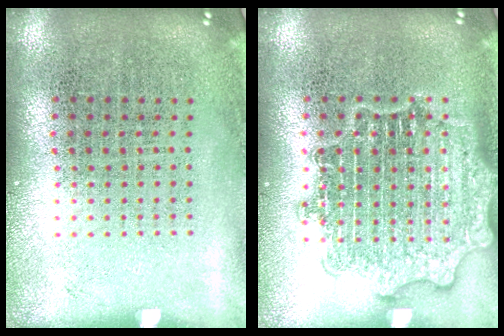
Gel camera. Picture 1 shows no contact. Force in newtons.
{"total": 2.8, "press": 2.8, "slide": 0.4}